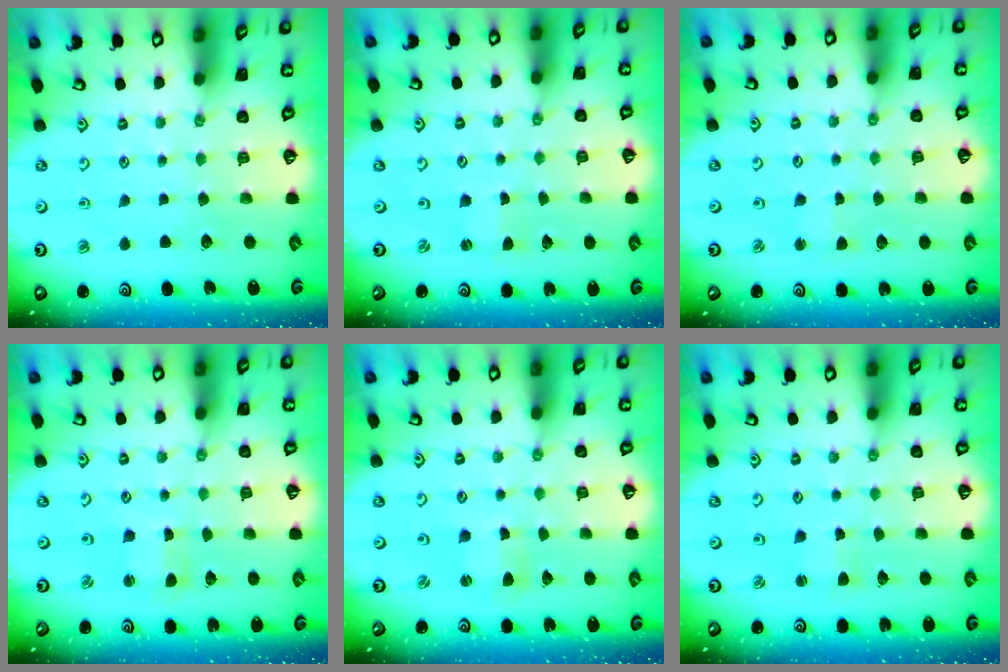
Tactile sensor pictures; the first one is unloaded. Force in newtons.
{"total": 0.6, "press": 0.6, "slide": 0.0}
{"total": 1.7, "press": 1.7, "slide": 0.1}
{"total": 1.2, "press": 1.1, "slide": 0.3}
{"total": 2.1, "press": 2.1, "slide": 0.3}
{"total": 2.2, "press": 2.2, "slide": 0.3}